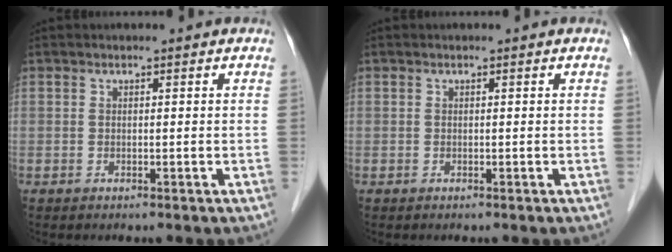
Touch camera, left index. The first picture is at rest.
{"total": 0.0}